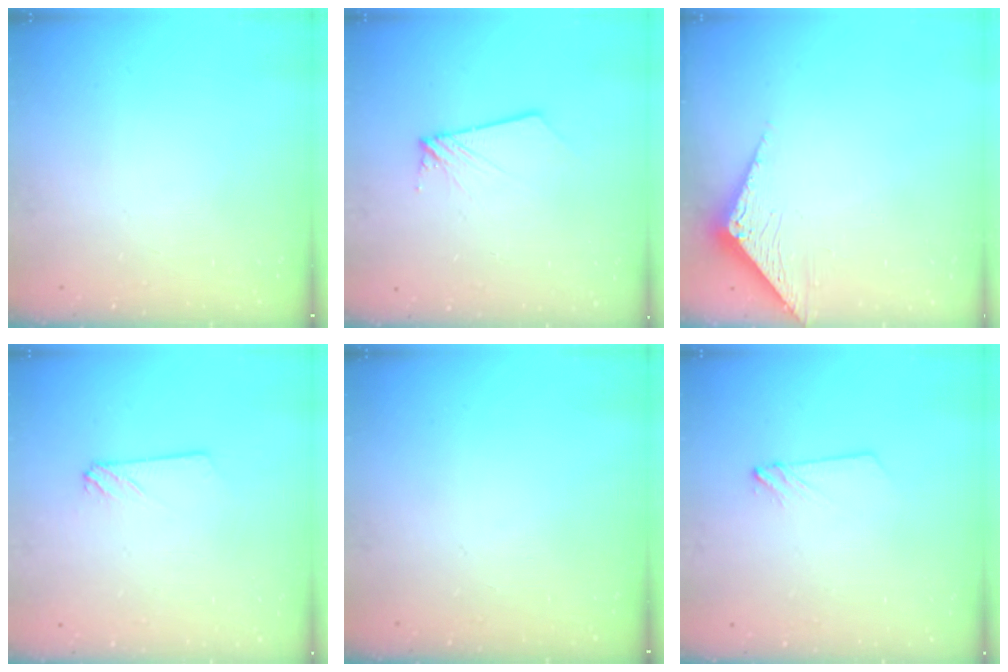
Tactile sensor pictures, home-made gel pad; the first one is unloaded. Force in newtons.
{"total": 2.8, "press": 2.8, "slide": 0.3}
{"total": 3.4, "press": 3.4, "slide": 0.3}
{"total": 2.4, "press": 2.4, "slide": 0.3}
{"total": 0.0}
{"total": 2.8, "press": 2.8, "slide": 0.3}